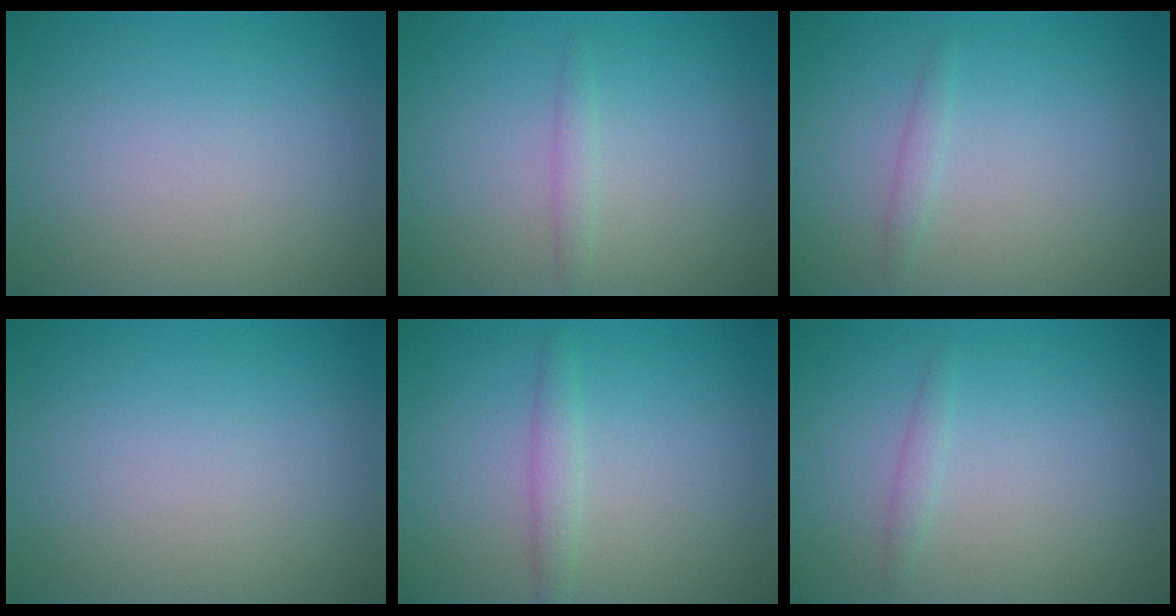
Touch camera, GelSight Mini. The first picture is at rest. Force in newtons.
{"total": 1.0, "press": 0.9, "slide": 0.2}
{"total": 0.9, "press": 0.9, "slide": 0.0}
{"total": 0.0}
{"total": 1.4, "press": 1.4, "slide": 0.0}
{"total": 0.9, "press": 0.9, "slide": 0.0}